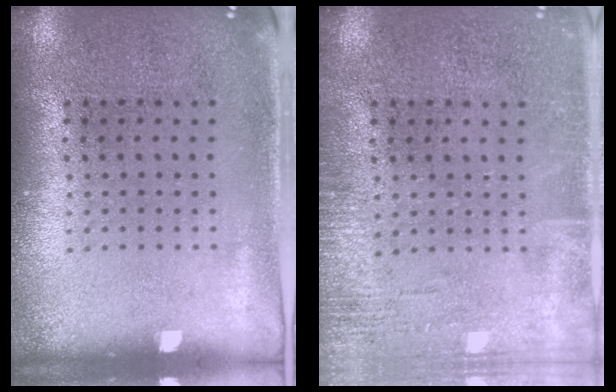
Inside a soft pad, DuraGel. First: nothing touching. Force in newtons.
{"total": 2.2, "press": 2.2, "slide": 0.3}